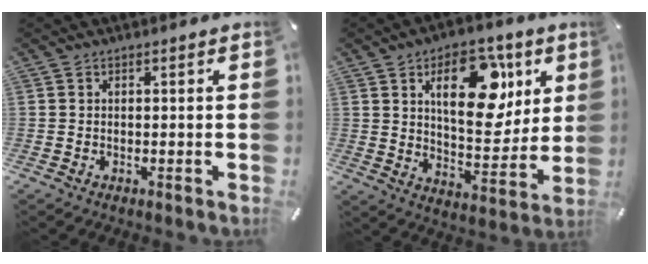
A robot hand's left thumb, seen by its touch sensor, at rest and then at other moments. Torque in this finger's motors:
{"motor_torque": [0.82, 0.82, 1.88, -0.89, 0.52]}